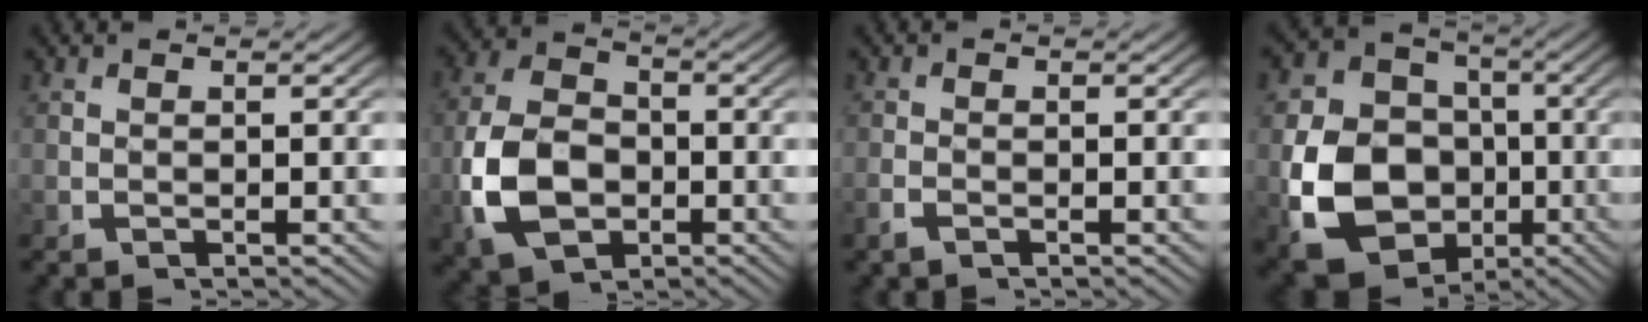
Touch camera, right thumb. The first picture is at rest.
{"total": 9.7, "force": [-1.7, 7.0, 6.4], "torque": [-0.150, -0.031, -0.014]}
{"total": 0.9, "force": [-0.7, 0.3, 0.4], "torque": [-0.014, -0.002, -0.016]}
{"total": 15.1, "force": [-3.8, 12.4, 7.7], "torque": [-0.188, -0.068, -0.046]}